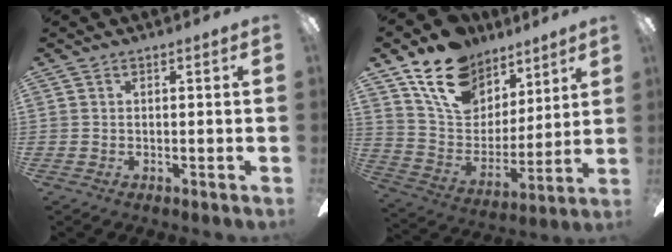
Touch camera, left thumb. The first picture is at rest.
{"total": 18.8, "force": [12.8, 11.4, 7.7], "torque": [-0.139, -0.071, 0.239]}